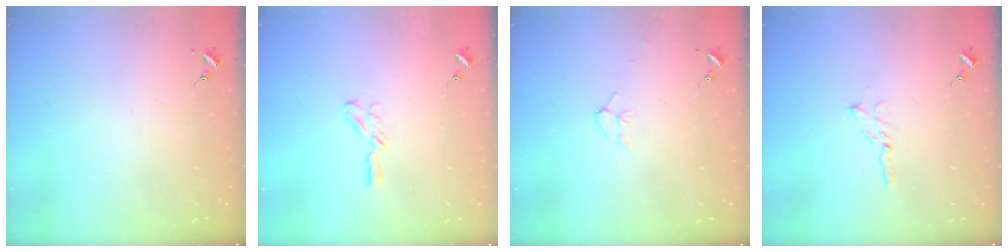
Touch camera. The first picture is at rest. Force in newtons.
{"total": 4.4, "press": 4.3, "slide": 0.4}
{"total": 7.0, "press": 7.0, "slide": 1.0}
{"total": 1.8, "press": 1.7, "slide": 0.2}